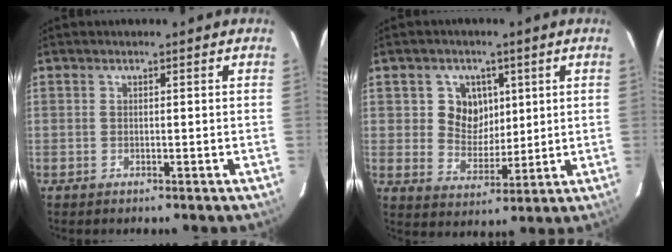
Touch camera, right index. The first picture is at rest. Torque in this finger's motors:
{"motor_torque": [0.50, 0.40, 0.12, 0.04]}